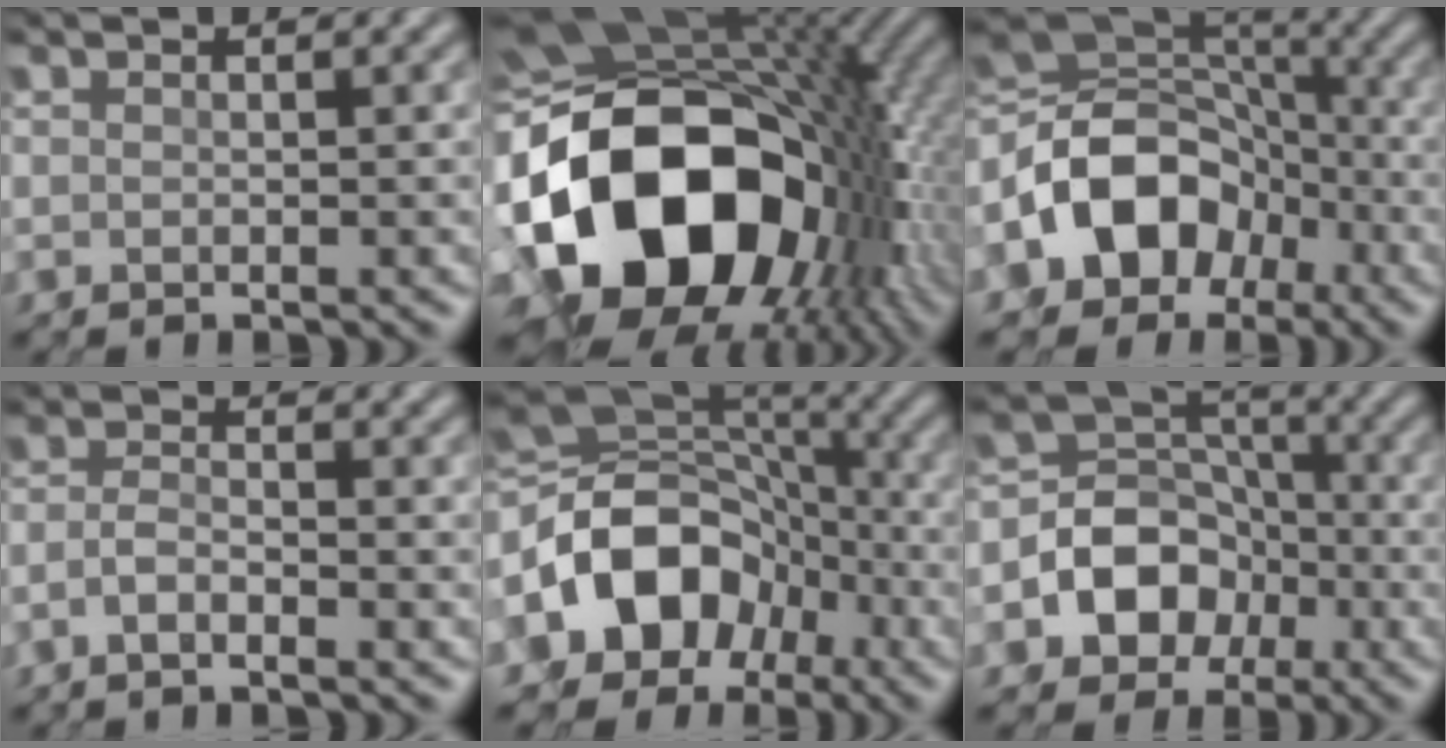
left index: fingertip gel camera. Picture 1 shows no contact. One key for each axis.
{"total": 19.7, "fx": -4.0, "fy": 14.0, "fz": 13.2, "tx": -0.268, "ty": -0.017, "tz": -0.054}
{"total": 10.3, "fx": -3.2, "fy": 7.5, "fz": 6.2, "tx": -0.113, "ty": 0.012, "tz": -0.062}
{"total": 1.6, "fx": -1.0, "fy": 0.1, "fz": 1.2, "tx": -0.034, "ty": 0.008, "tz": -0.024}
{"total": 11.4, "fx": -2.9, "fy": 8.5, "fz": 7.1, "tx": -0.134, "ty": 0.001, "tz": -0.051}
{"total": 7.8, "fx": -2.5, "fy": 6.5, "fz": 3.6, "tx": -0.056, "ty": 0.015, "tz": -0.069}